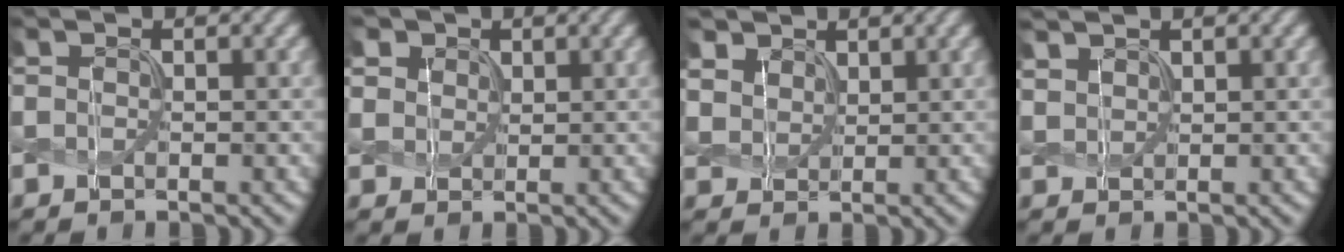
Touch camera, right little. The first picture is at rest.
{"total": 5.1, "force": [3.0, 3.6, 2.1], "torque": [-0.078, 0.001, 0.053]}
{"total": 4.4, "force": [3.1, 2.7, 1.4], "torque": [-0.059, -0.006, 0.071]}
{"total": 1.8, "force": [1.7, 0.6, 0.4], "torque": [-0.017, 0.007, 0.041]}